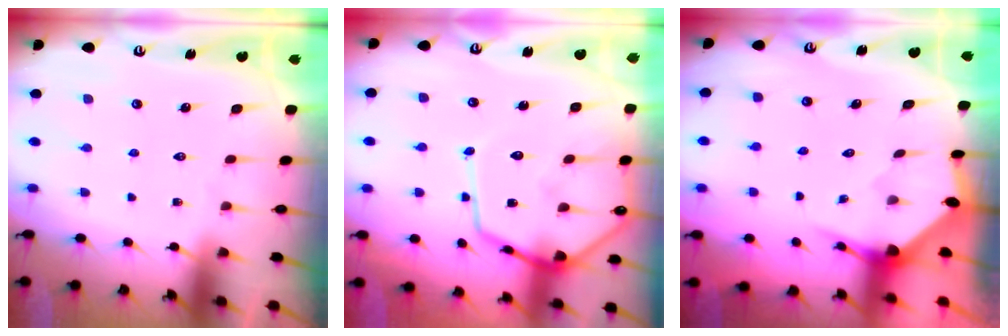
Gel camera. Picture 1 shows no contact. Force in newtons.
{"total": 15.5, "press": 15.4, "slide": 1.3}
{"total": 3.3, "press": 3.3, "slide": 0.1}